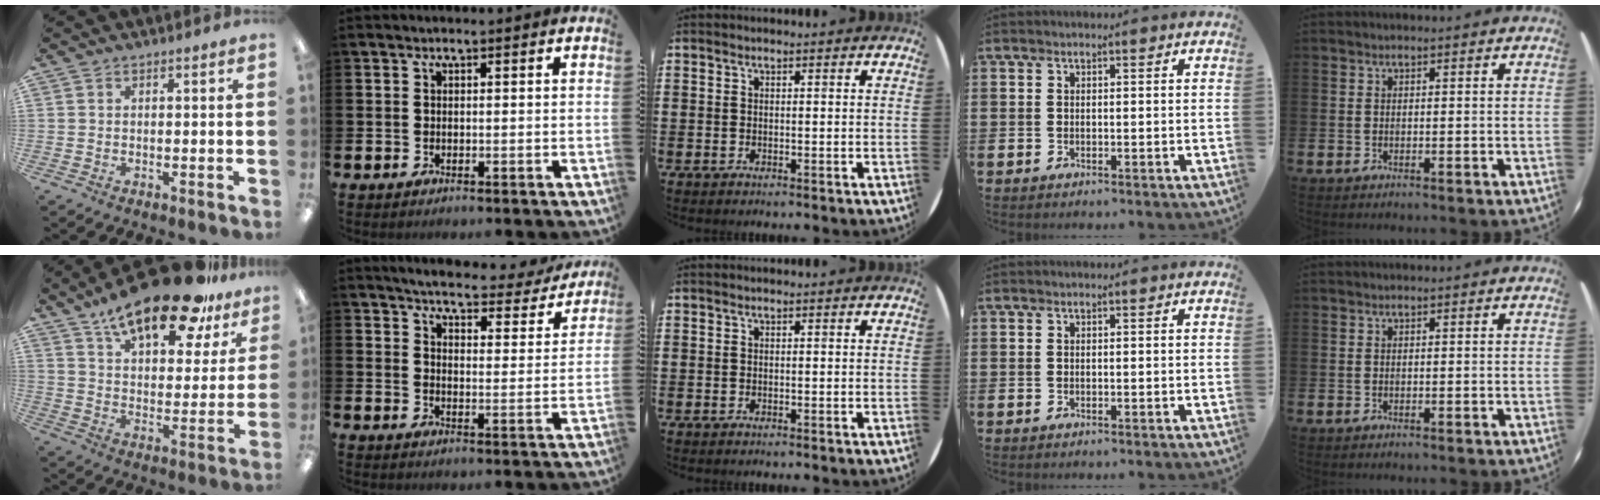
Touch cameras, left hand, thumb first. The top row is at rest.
{"thumb": {"total": 20.0, "force": [14.7, 7.0, 11.6], "torque": [-0.192, -0.085, 0.248]}, "index": {"total": 4.3, "force": [4.1, 0.7, 1.1], "torque": [-0.033, -0.035, 0.061]}}